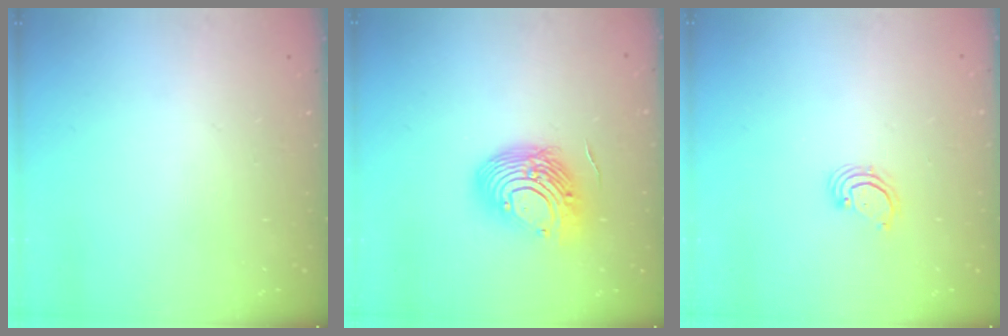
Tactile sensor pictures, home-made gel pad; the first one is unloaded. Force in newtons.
{"total": 12.7, "press": 12.3, "slide": 2.9}
{"total": 2.7, "press": 2.7, "slide": 0.3}